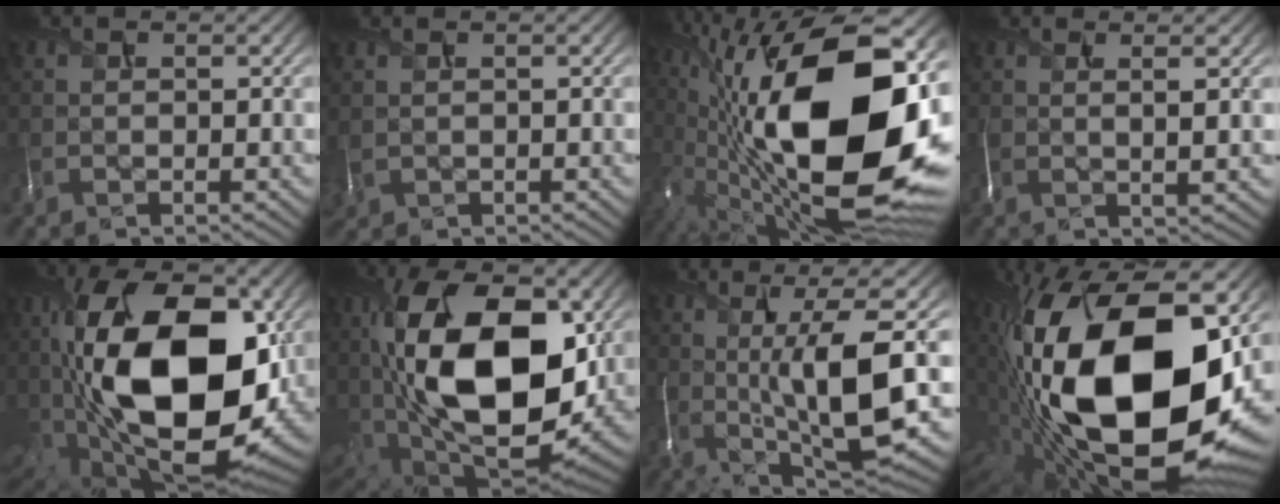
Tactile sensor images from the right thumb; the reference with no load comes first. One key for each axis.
{"total": 1.0, "fx": 0.5, "fy": 0.6, "fz": 0.7, "tx": -0.026, "ty": 0.003, "tz": 0.012}
{"total": 22.1, "fx": 1.0, "fy": 10.3, "fz": 19.6, "tx": -0.362, "ty": -0.020, "tz": 0.022}
{"total": 3.3, "fx": 0.9, "fy": 0.4, "fz": 3.2, "tx": -0.054, "ty": 0.005, "tz": 0.015}
{"total": 20.5, "fx": 1.9, "fy": 11.6, "fz": 16.8, "tx": -0.357, "ty": -0.018, "tz": 0.041}
{"total": 19.4, "fx": 3.3, "fy": 10.9, "fz": 15.7, "tx": -0.331, "ty": -0.007, "tz": 0.061}
{"total": 13.3, "fx": 0.3, "fy": 3.7, "fz": 12.8, "tx": -0.230, "ty": 0.004, "tz": 0.015}
{"total": 22.4, "fx": 0.7, "fy": 12.2, "fz": 18.8, "tx": -0.389, "ty": -0.044, "tz": 0.016}